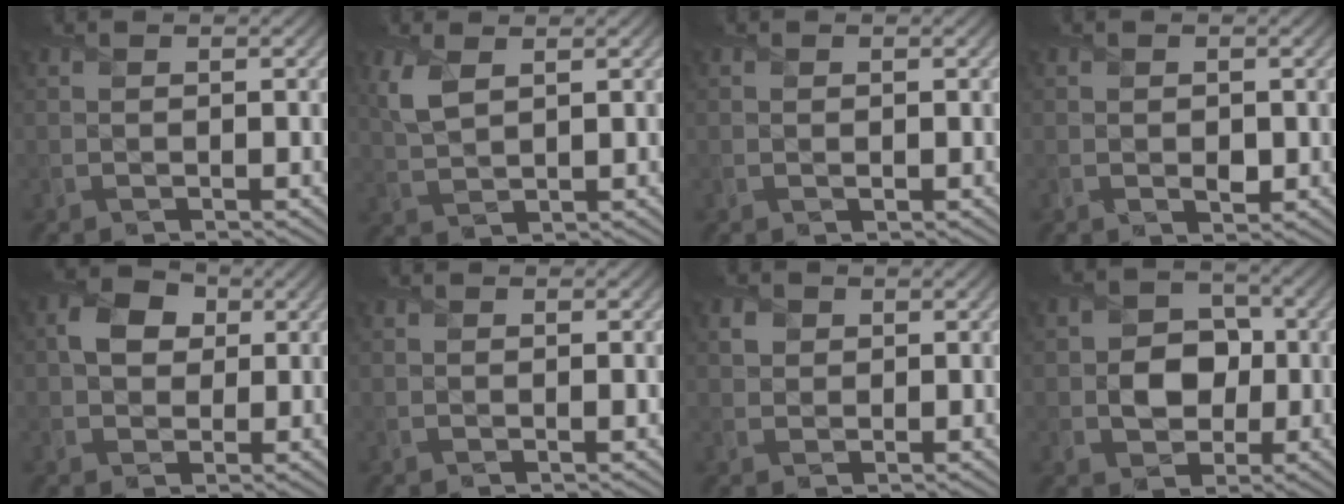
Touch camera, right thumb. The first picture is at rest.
{"total": 4.0, "force": [1.9, 1.7, 3.0], "torque": [-0.085, 0.005, 0.044]}
{"total": 0.0}
{"total": 1.2, "force": [-0.1, 0.9, 0.8], "torque": [-0.016, -0.003, 0.000]}
{"total": 4.5, "force": [1.0, 3.6, 2.5], "torque": [-0.051, 0.010, 0.012]}
{"total": 0.0}
{"total": 1.6, "force": [0.8, 1.3, 0.3], "torque": [-0.010, 0.000, 0.013]}
{"total": 5.5, "force": [-0.6, 4.6, 3.0], "torque": [-0.052, -0.003, -0.022]}